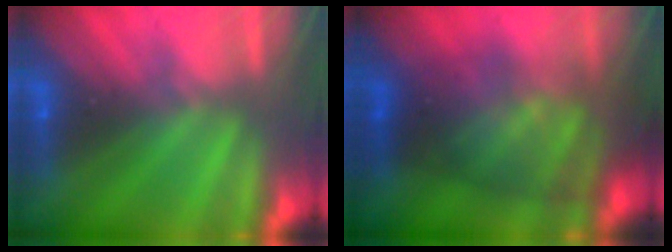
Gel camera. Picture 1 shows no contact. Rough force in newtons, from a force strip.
{"total": 7.4}